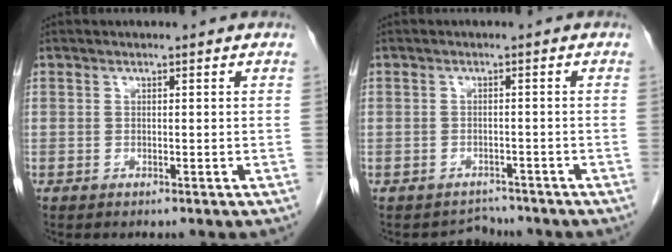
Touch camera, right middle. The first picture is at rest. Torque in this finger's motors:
{"motor_torque": [-1.35, -0.03, -0.55, -0.18]}